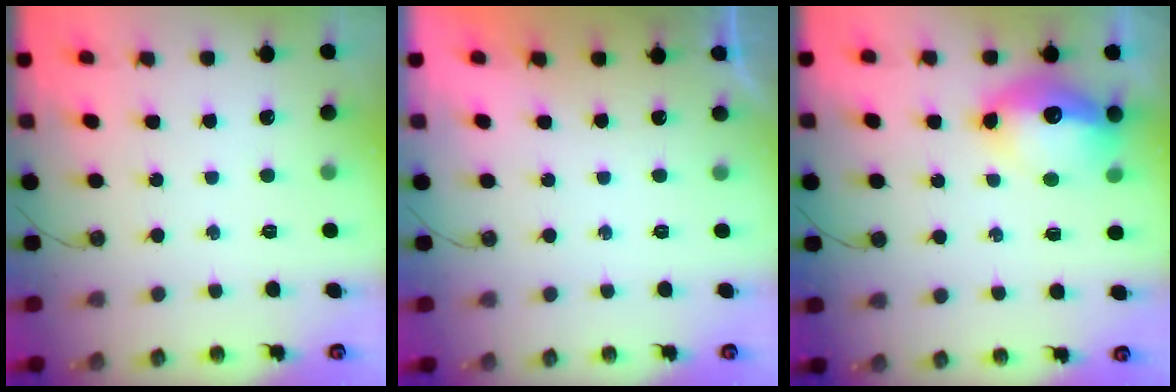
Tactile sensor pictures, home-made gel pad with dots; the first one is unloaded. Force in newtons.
{"total": 0.0}
{"total": 14.1, "press": 14.1, "slide": 1.3}